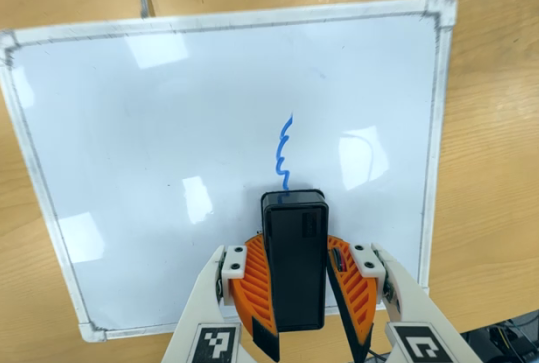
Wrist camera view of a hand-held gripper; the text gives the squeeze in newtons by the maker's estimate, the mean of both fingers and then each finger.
{"total": 8.2, "left": 9.2, "right": 7.1}